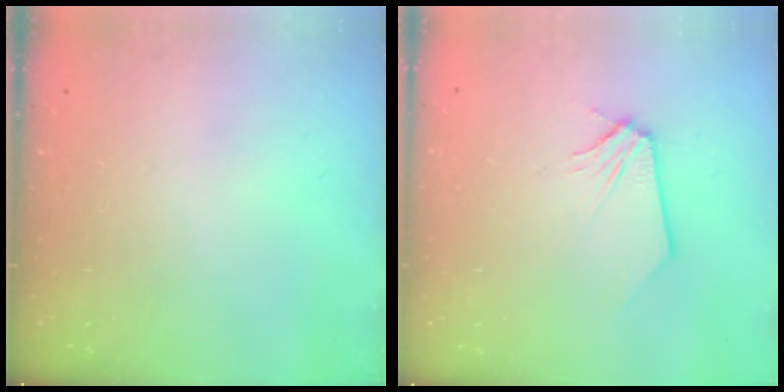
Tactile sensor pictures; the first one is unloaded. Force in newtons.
{"total": 0.0}